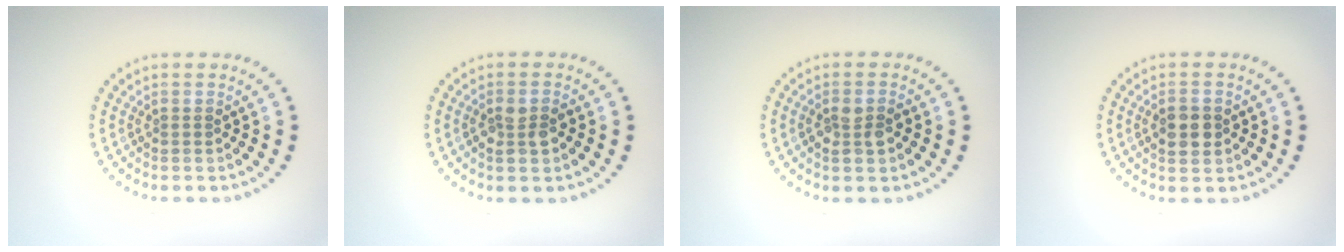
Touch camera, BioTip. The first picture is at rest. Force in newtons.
{"total": 1.9, "press": 1.9, "slide": 0.5}
{"total": 1.9, "press": 1.9, "slide": 0.5}
{"total": 3.0, "press": 3.0, "slide": 0.1}